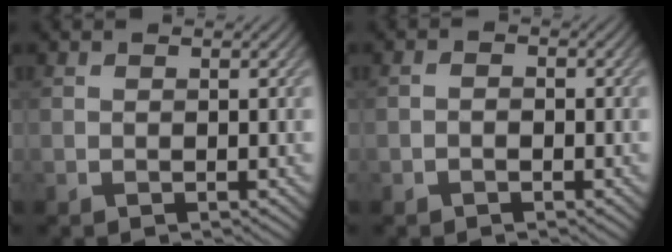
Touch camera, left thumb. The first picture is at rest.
{"total": 1.0, "force": [-0.6, 0.6, 0.4], "torque": [-0.008, 0.001, -0.013]}